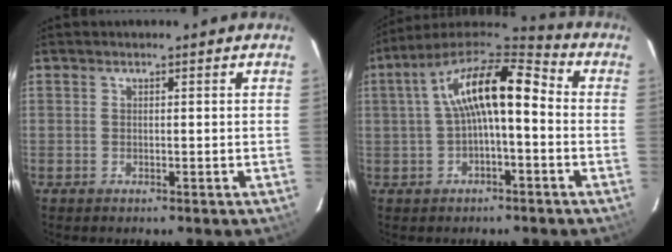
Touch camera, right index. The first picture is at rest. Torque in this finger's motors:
{"motor_torque": [0.67, -0.12, 1.06, 0.21]}